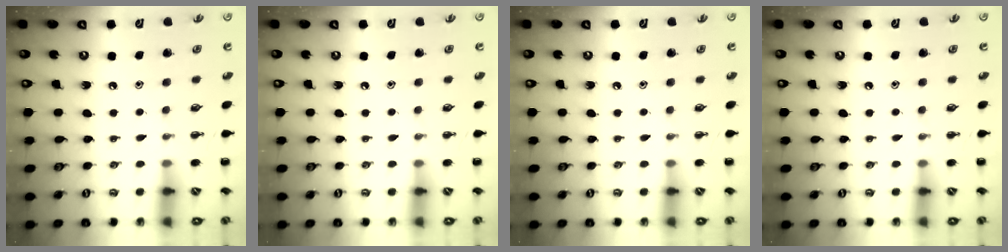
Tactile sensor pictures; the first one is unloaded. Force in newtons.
{"total": 0.0}
{"total": 0.0}
{"total": 0.0}